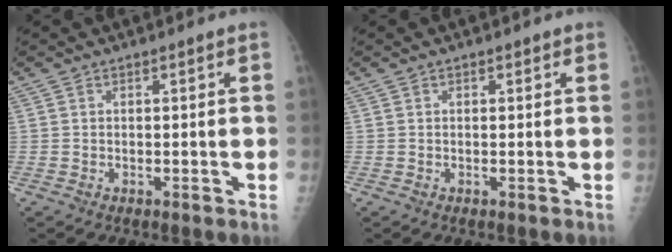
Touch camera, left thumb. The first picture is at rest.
{"total": 0.6, "force": [0.3, 0.4, 0.3], "torque": [-0.003, 0.000, 0.001]}